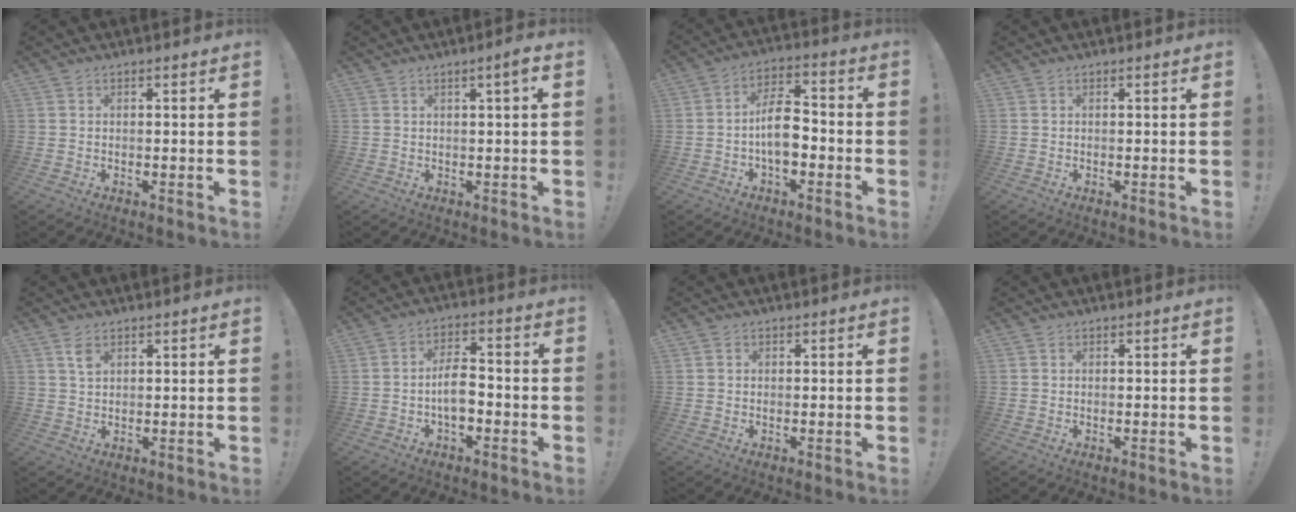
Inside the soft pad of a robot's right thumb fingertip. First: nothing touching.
{"total": 3.2, "force": [0.7, -0.1, 3.1], "torque": [-0.042, -0.003, 0.005]}
{"total": 10.5, "force": [-2.6, 5.9, 8.4], "torque": [-0.151, 0.020, -0.045]}
{"total": 0.0}
{"total": 3.5, "force": [1.9, 2.0, 2.1], "torque": [-0.030, -0.006, 0.033]}
{"total": 8.8, "force": [-2.4, 4.7, 7.1], "torque": [-0.131, 0.013, -0.043]}
{"total": 0.9, "force": [0.2, 0.9, 0.1], "torque": [-0.001, 0.003, 0.005]}
{"total": 0.0}